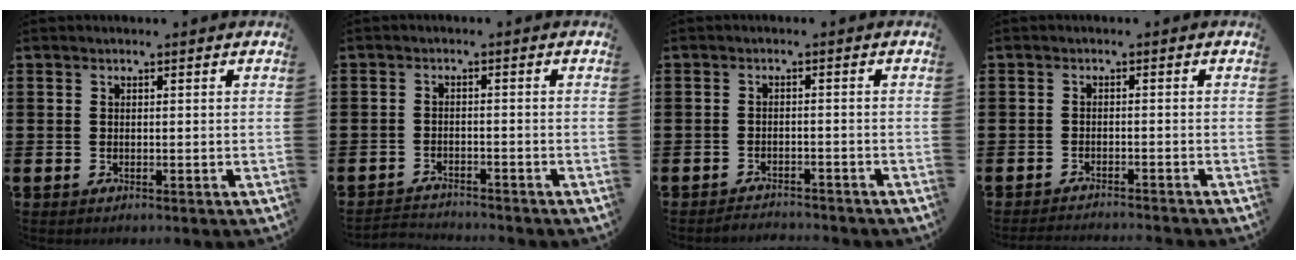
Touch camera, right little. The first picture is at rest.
{"total": 2.0, "force": [-2.0, 0.0, -0.2], "torque": [-0.002, 0.003, -0.044]}
{"total": 1.8, "force": [-1.8, -0.1, -0.2], "torque": [-0.001, 0.005, -0.039]}
{"total": 1.8, "force": [-1.8, -0.2, 0.1], "torque": [-0.002, 0.003, -0.037]}